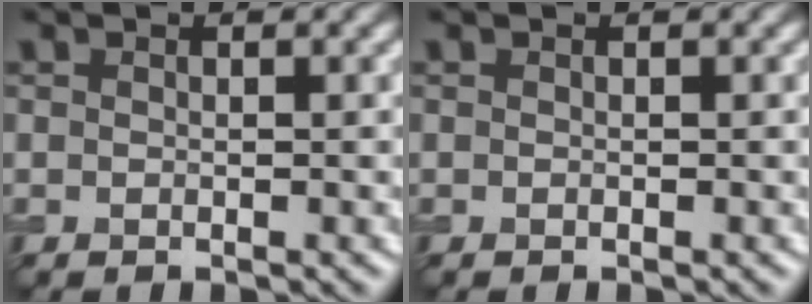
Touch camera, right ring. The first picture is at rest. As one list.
[{"total": 0.0}]